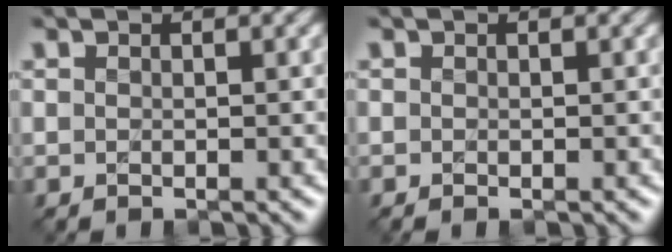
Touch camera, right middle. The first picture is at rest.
{"total": 0.0}